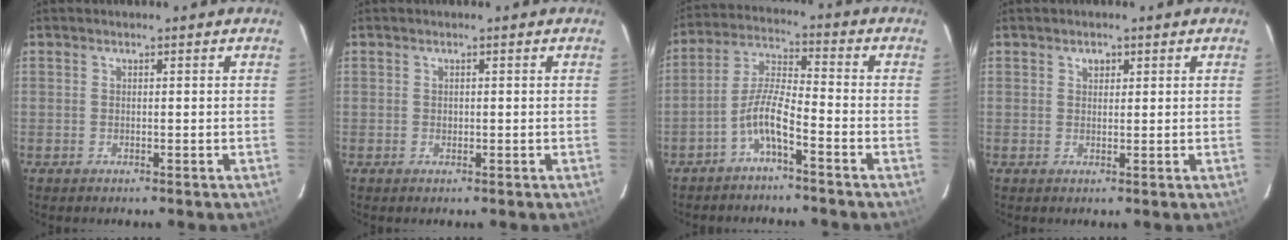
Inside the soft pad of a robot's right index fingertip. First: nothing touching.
{"total": 0.6, "force": [0.0, 0.6, 0.1], "torque": [0.001, 0.001, 0.002]}
{"total": 7.2, "force": [-4.3, 1.1, 5.7], "torque": [-0.131, 0.016, -0.086]}
{"total": 1.5, "force": [0.7, 1.2, 0.5], "torque": [-0.005, 0.006, 0.012]}